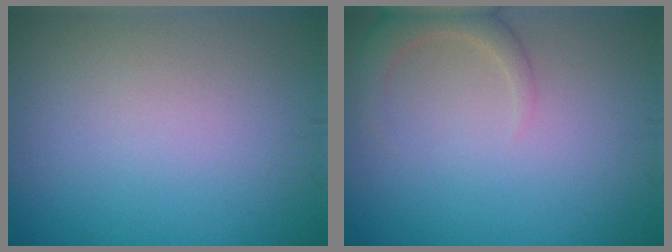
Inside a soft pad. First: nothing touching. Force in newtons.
{"total": 2.4, "press": 2.4, "slide": 0.3}